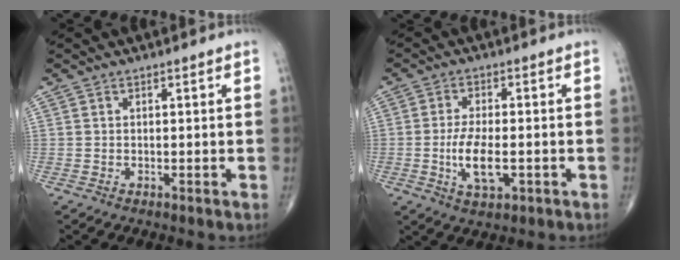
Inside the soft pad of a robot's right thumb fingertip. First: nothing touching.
{"total": 7.4, "force": [-1.7, 3.2, 6.4], "torque": [-0.121, 0.000, -0.028]}